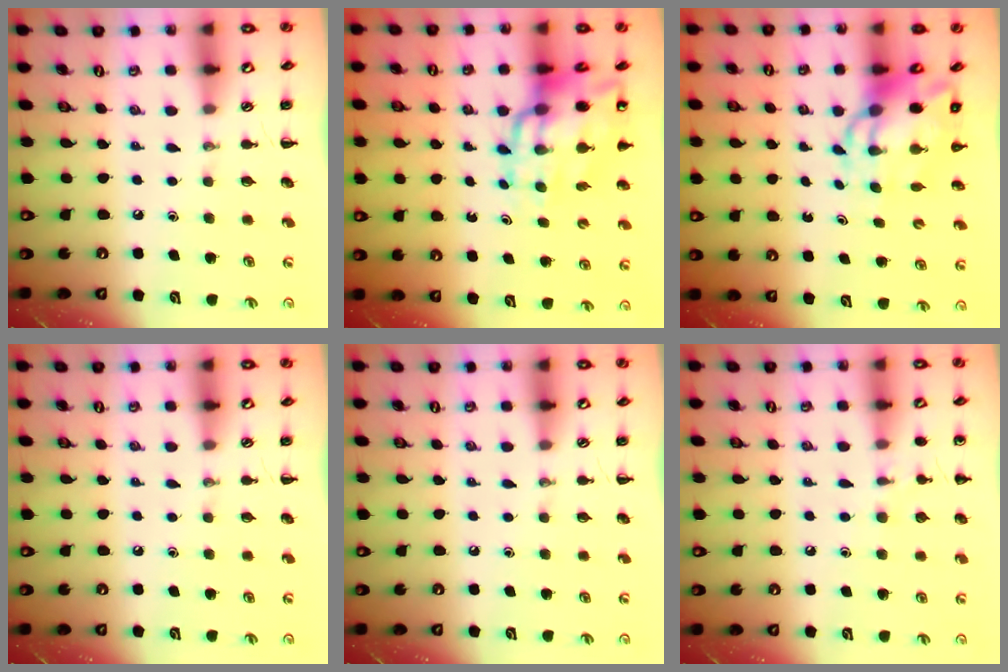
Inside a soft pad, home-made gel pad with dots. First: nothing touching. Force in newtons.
{"total": 16.0, "press": 15.4, "slide": 4.2}
{"total": 7.7, "press": 7.4, "slide": 2.2}
{"total": 0.0}
{"total": 0.0}
{"total": 6.1, "press": 5.9, "slide": 1.8}